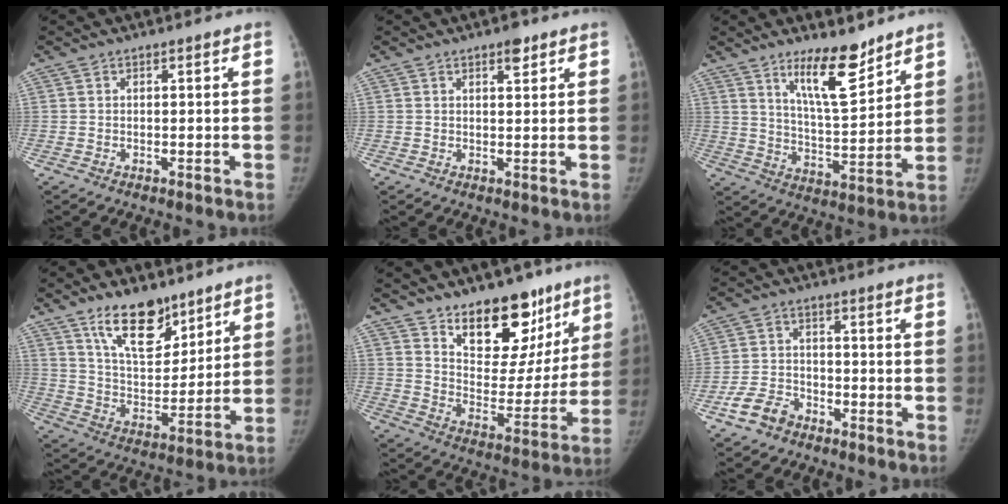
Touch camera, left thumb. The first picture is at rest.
{"total": 2.7, "force": [1.7, 1.1, 1.7], "torque": [-0.016, -0.009, 0.025]}
{"total": 11.7, "force": [8.3, 3.1, 7.6], "torque": [-0.107, -0.073, 0.149]}
{"total": 14.1, "force": [9.6, 6.7, 7.8], "torque": [-0.093, -0.068, 0.174]}
{"total": 18.3, "force": [12.1, 9.9, 9.5], "torque": [-0.070, -0.080, 0.188]}
{"total": 6.2, "force": [-4.1, 4.0, 2.4], "torque": [-0.043, 0.024, -0.077]}